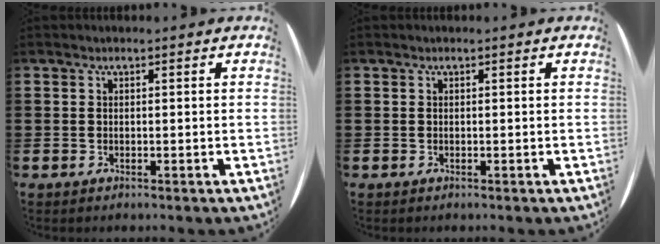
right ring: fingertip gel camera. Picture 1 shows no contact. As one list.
[{"total": 0.0}]